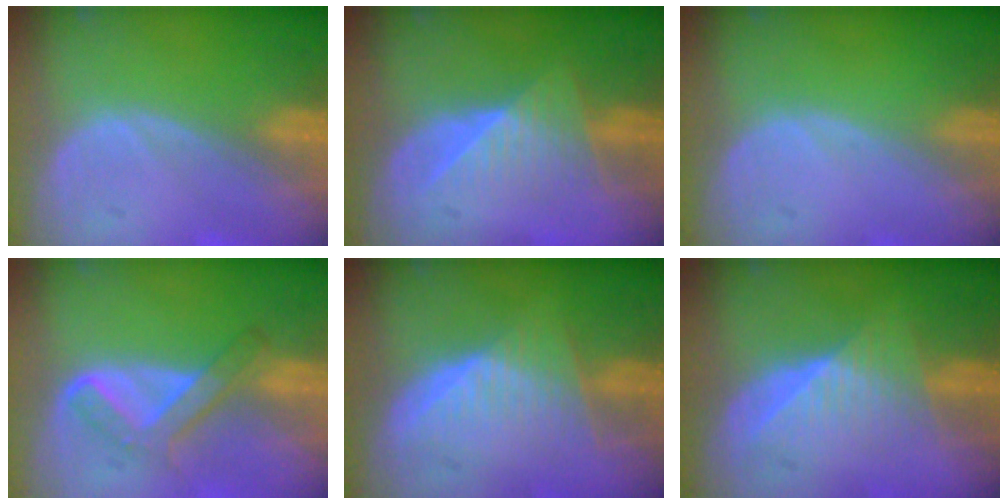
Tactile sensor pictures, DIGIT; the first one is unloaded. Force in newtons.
{"total": 6.3, "press": 5.6, "slide": 2.9}
{"total": 0.0}
{"total": 5.3, "press": 5.1, "slide": 1.4}
{"total": 6.4, "press": 6.2, "slide": 1.7}
{"total": 6.4, "press": 6.0, "slide": 2.2}